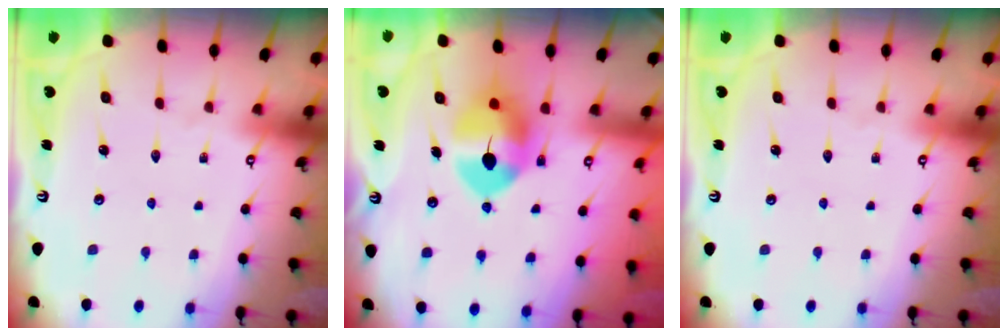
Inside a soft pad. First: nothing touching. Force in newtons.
{"total": 9.4, "press": 9.2, "slide": 1.6}
{"total": 0.0}